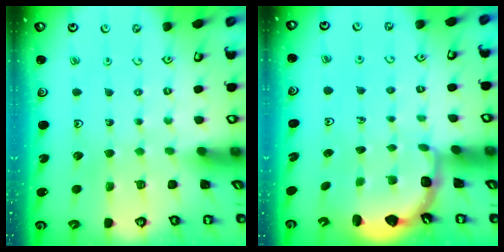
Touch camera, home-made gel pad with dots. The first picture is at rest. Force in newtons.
{"total": 3.2, "press": 2.3, "slide": 2.2}